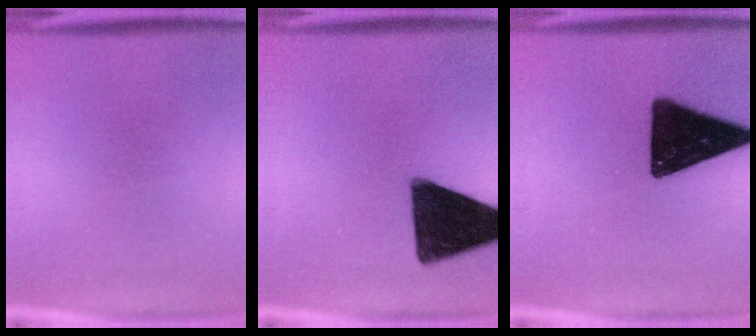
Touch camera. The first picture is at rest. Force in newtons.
{"total": 16.5}
{"total": 18.7}